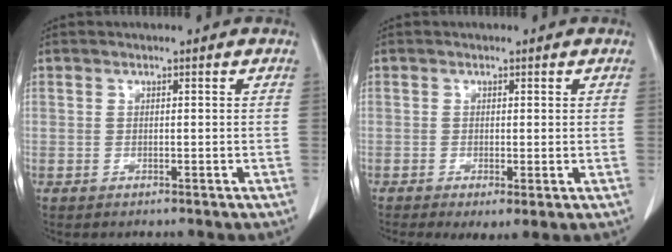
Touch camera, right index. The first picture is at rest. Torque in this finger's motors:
{"motor_torque": [0.96, -0.89, 0.27, 0.10]}